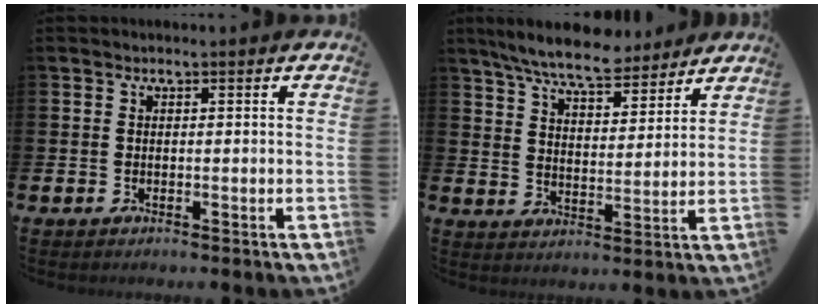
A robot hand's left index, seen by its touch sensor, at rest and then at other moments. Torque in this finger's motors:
{"motor_torque": [1.05, -1.09, 0.34, 0.21]}